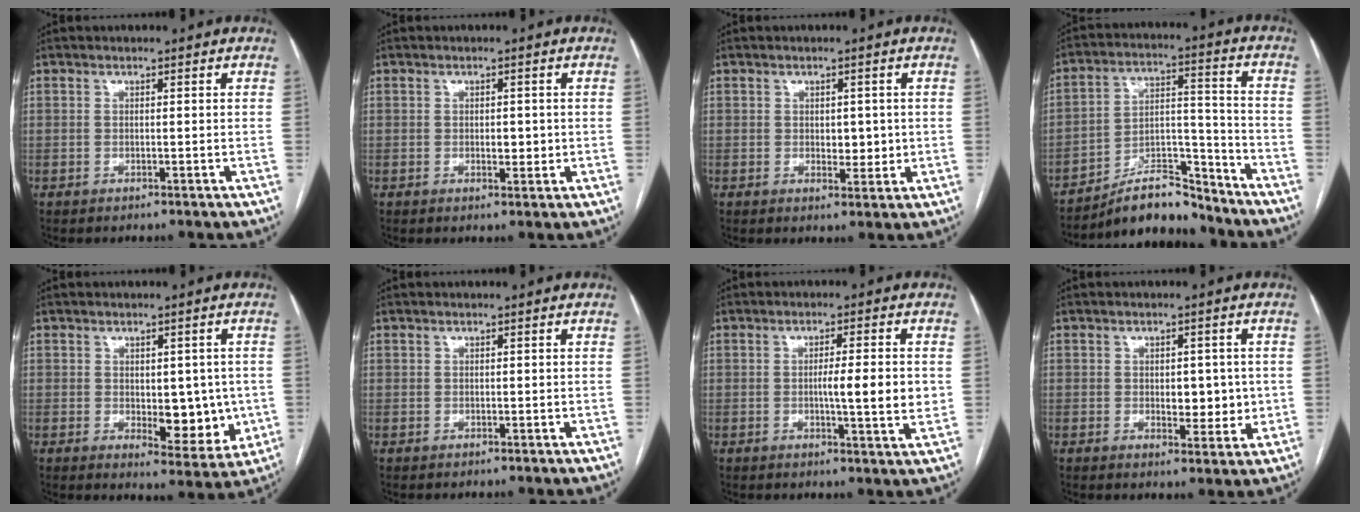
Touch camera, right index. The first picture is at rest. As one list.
[{"total": 2.2, "force": [-0.2, 1.1, 1.8], "torque": [-0.027, -0.001, 0.001]}, {"total": 3.2, "force": [0.1, 1.9, 2.5], "torque": [-0.030, -0.002, 0.007]}, {"total": 10.9, "force": [-9.9, 3.0, 3.4], "torque": [-0.050, 0.041, -0.171]}, {"total": 8.2, "force": [-0.6, 4.2, 7.0], "torque": [-0.072, -0.005, 0.005]}, {"total": 0.0}, {"total": 6.7, "force": [-0.1, 0.4, 6.7], "torque": [-0.100, -0.008, -0.003]}, {"total": 5.2, "force": [-0.1, 2.9, 4.4], "torque": [-0.051, -0.001, 0.006]}]